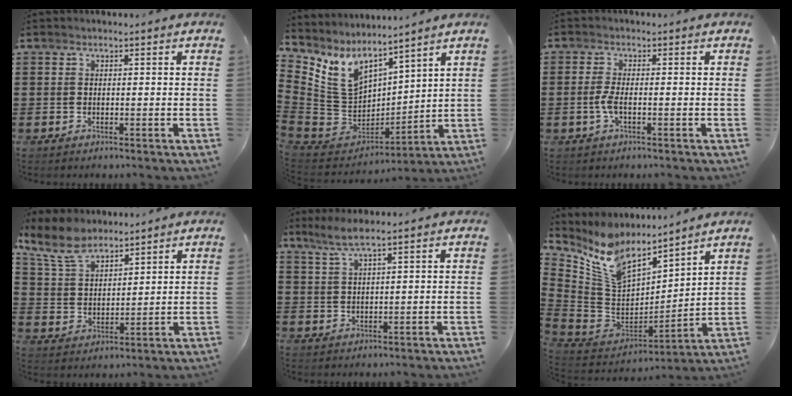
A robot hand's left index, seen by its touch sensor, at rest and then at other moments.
{"total": 8.4, "force": [4.6, 5.4, 4.6], "torque": [-0.137, -0.044, 0.086]}
{"total": 2.6, "force": [-0.8, 0.6, 2.4], "torque": [-0.059, -0.004, -0.019]}
{"total": 7.6, "force": [6.2, 2.7, 3.3], "torque": [-0.091, -0.011, 0.118]}
{"total": 3.3, "force": [2.2, -0.3, 2.4], "torque": [-0.052, 0.000, 0.040]}
{"total": 10.2, "force": [7.7, 3.8, 5.5], "torque": [-0.150, -0.058, 0.136]}